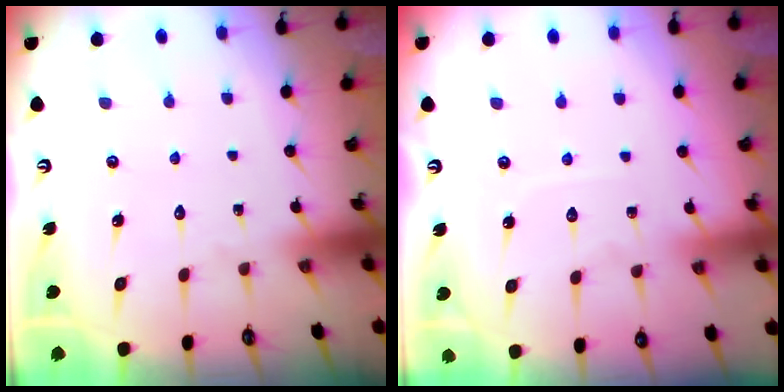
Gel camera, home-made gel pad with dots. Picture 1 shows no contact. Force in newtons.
{"total": 3.4, "press": 3.4, "slide": 0.5}